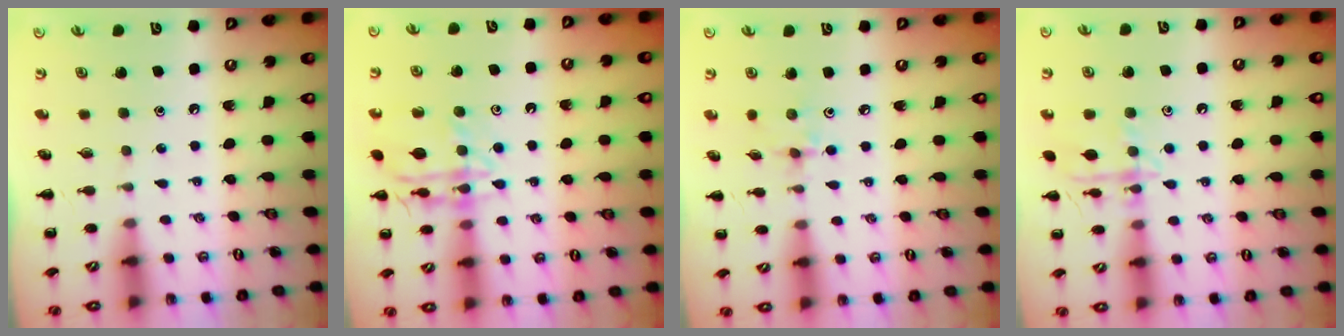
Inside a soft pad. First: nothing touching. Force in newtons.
{"total": 14.8, "press": 14.7, "slide": 0.9}
{"total": 2.2, "press": 2.1, "slide": 0.6}
{"total": 11.7, "press": 11.7, "slide": 0.6}